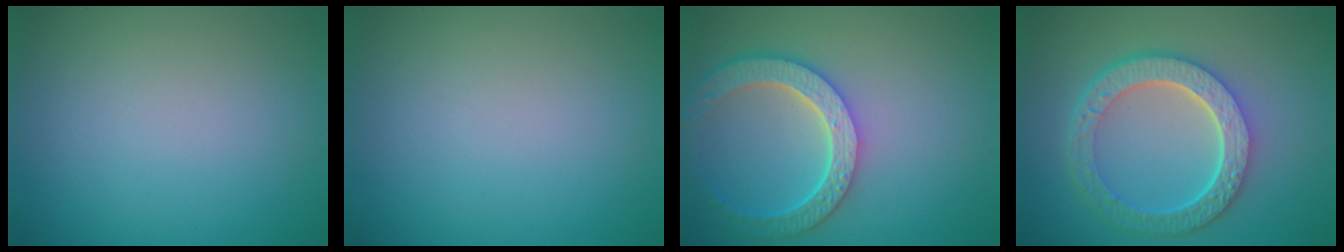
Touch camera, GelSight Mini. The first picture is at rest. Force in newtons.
{"total": 0.0}
{"total": 5.9, "press": 4.7, "slide": 3.6}
{"total": 6.4, "press": 4.8, "slide": 4.3}